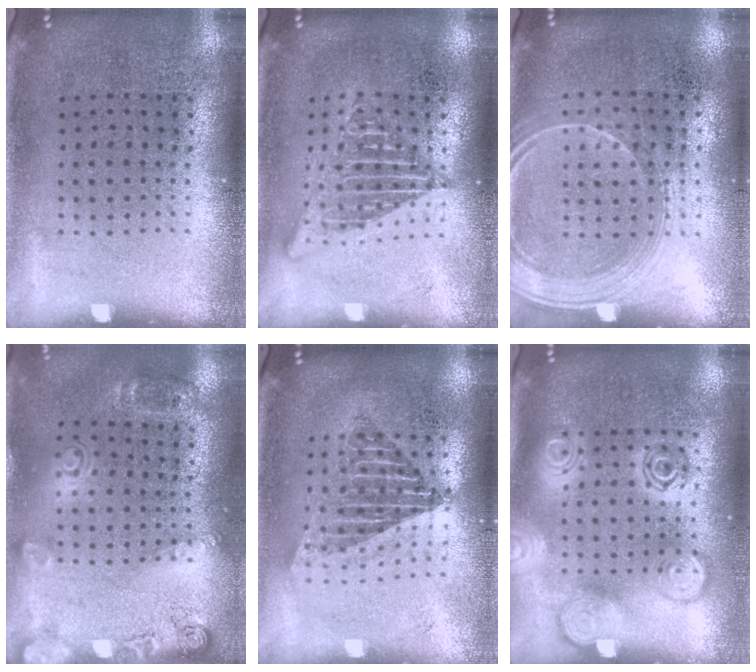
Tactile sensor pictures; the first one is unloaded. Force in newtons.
{"total": 2.7, "press": 2.7, "slide": 0.3}
{"total": 1.7, "press": 1.5, "slide": 0.9}
{"total": 1.9, "press": 1.2, "slide": 1.4}
{"total": 1.7, "press": 1.4, "slide": 1.0}
{"total": 2.8, "press": 2.8, "slide": 0.5}